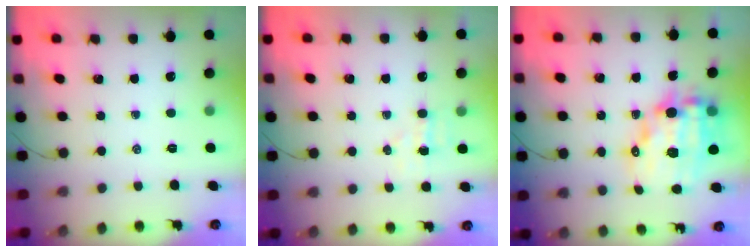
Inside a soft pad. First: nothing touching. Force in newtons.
{"total": 4.0, "press": 3.9, "slide": 1.1}
{"total": 15.5, "press": 15.1, "slide": 3.5}